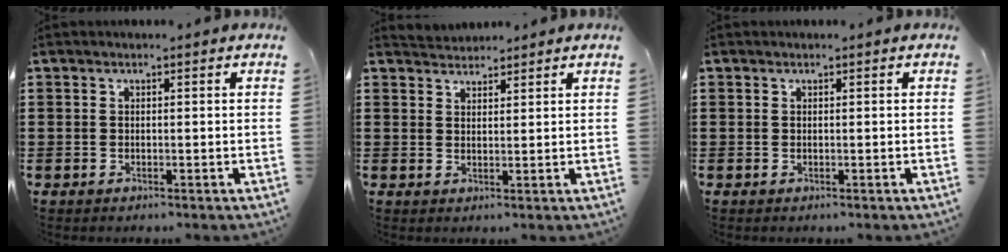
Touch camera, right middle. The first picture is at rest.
{"total": 2.4, "force": [2.3, 0.4, -0.4], "torque": [0.000, 0.000, 0.045]}
{"total": 0.0}